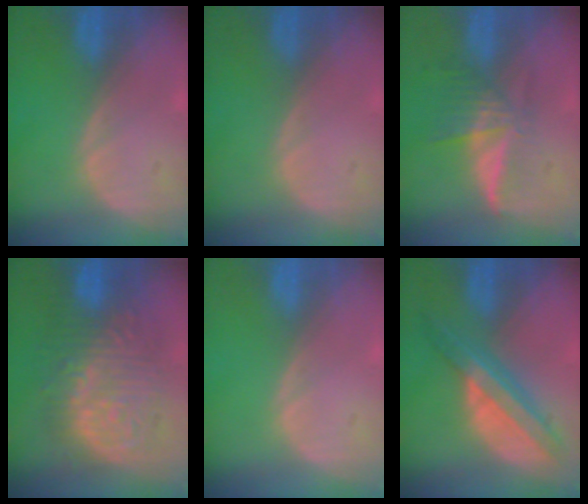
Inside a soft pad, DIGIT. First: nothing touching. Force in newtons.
{"total": 0.0}
{"total": 6.0, "press": 5.5, "slide": 2.4}
{"total": 12.1, "press": 12.0, "slide": 1.1}
{"total": 0.0}
{"total": 8.0, "press": 6.7, "slide": 4.3}